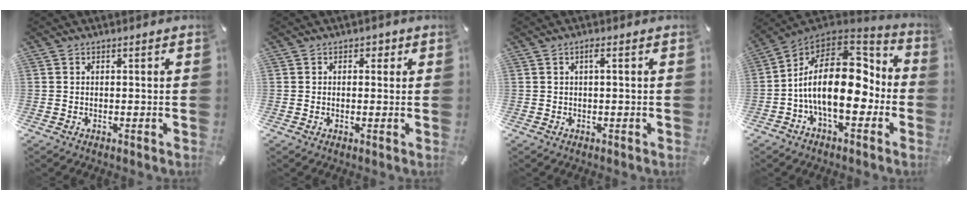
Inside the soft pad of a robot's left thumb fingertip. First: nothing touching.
{"total": 1.7, "force": [0.2, 1.4, 0.9], "torque": [-0.003, 0.000, -0.002]}
{"total": 1.7, "force": [0.3, 0.2, 1.7], "torque": [-0.034, 0.000, 0.003]}
{"total": 22.4, "force": [-1.6, 12.0, 18.9], "torque": [-0.325, -0.001, -0.022]}